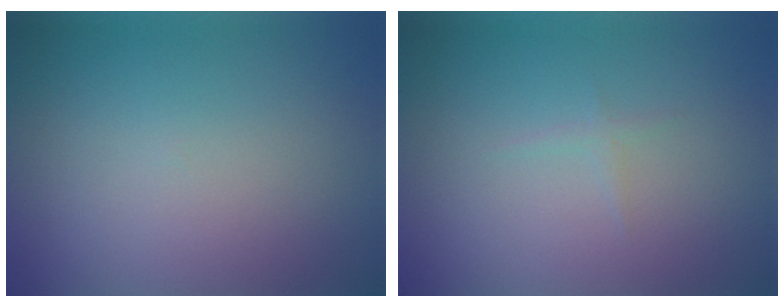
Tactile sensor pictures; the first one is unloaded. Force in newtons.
{"total": 1.0, "press": 0.9, "slide": 0.2}